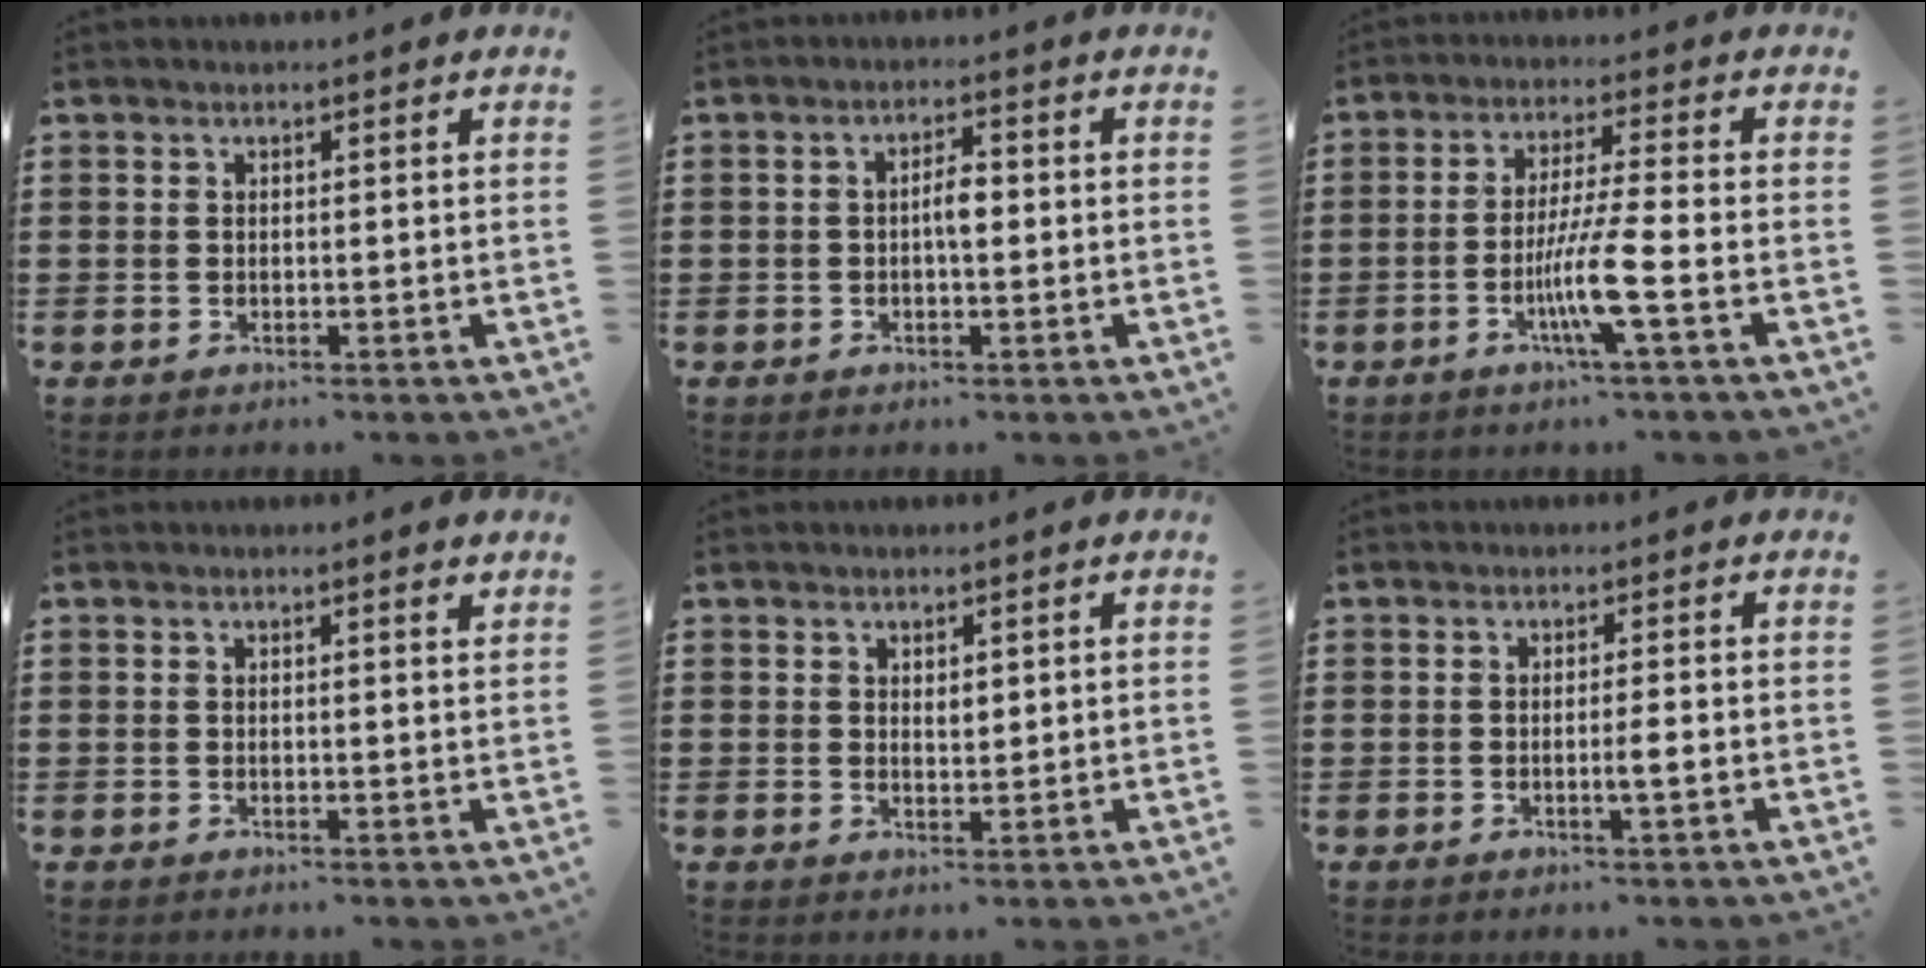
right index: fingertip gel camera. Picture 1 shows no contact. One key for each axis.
{"total": 2.9, "fx": -0.3, "fy": 1.0, "fz": 2.7, "tx": -0.050, "ty": 0.003, "tz": -0.006}
{"total": 7.7, "fx": -3.0, "fy": -0.3, "fz": 7.1, "tx": -0.138, "ty": -0.018, "tz": -0.057}
{"total": 0.8, "fx": 0.4, "fy": 0.0, "fz": 0.6, "tx": -0.013, "ty": 0.000, "tz": 0.008}
{"total": 1.3, "fx": 0.8, "fy": 0.7, "fz": 0.8, "tx": -0.008, "ty": 0.001, "tz": 0.012}
{"total": 2.2, "fx": -0.6, "fy": -0.1, "fz": 2.1, "tx": -0.034, "ty": -0.003, "tz": -0.012}